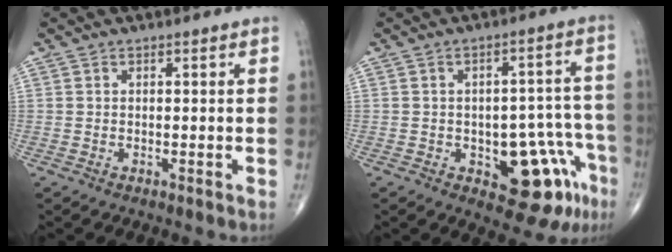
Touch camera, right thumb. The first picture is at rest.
{"total": 13.5, "force": [-6.0, 6.4, 10.3], "torque": [-0.079, 0.043, -0.066]}